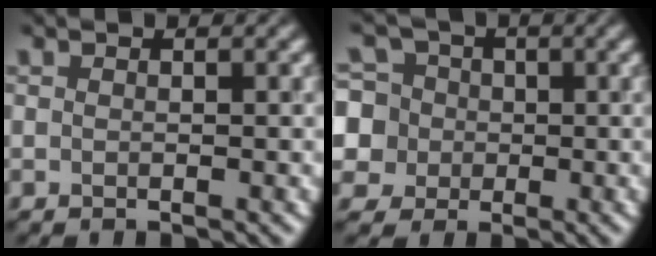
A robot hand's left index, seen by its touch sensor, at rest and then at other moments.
{"total": 8.4, "force": [0.9, 7.8, 2.8], "torque": [-0.073, 0.031, -0.009]}